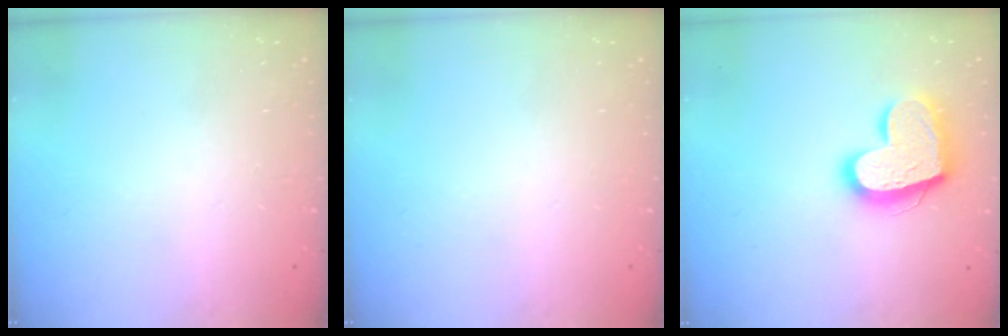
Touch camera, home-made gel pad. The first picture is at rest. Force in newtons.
{"total": 0.0}
{"total": 17.5, "press": 17.4, "slide": 1.6}